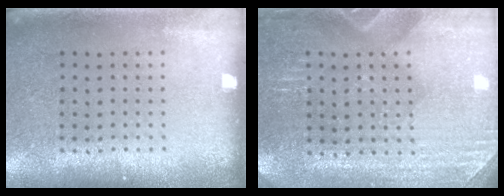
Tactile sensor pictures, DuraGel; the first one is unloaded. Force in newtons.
{"total": 2.9, "press": 2.9, "slide": 0.3}